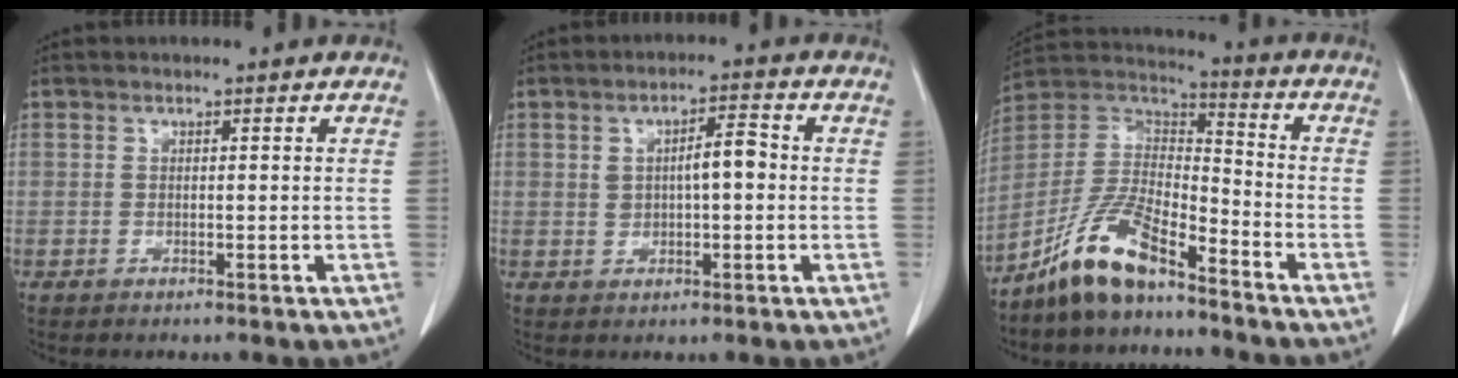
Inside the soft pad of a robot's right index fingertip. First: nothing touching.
{"total": 4.9, "force": [0.4, 1.6, 4.6], "torque": [-0.075, 0.015, 0.010]}
{"total": 11.9, "force": [-8.8, 3.1, 7.3], "torque": [-0.159, 0.015, -0.171]}